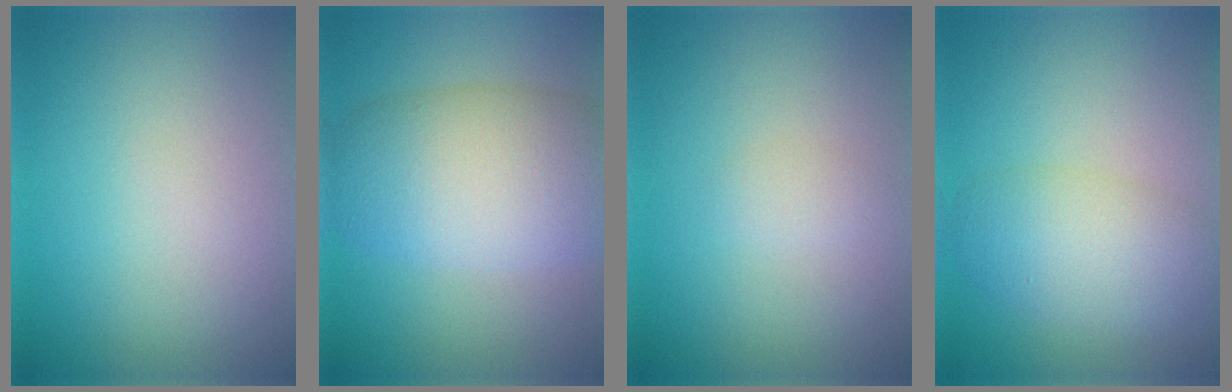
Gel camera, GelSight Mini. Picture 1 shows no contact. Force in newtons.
{"total": 8.6, "press": 8.6, "slide": 0.5}
{"total": 0.8, "press": 0.8, "slide": 0.1}
{"total": 4.6, "press": 4.6, "slide": 0.2}